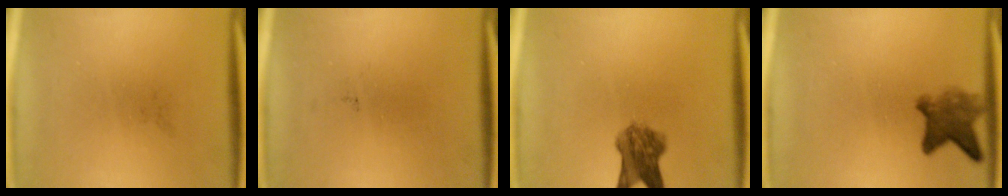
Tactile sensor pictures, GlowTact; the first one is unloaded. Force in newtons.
{"total": 0.0}
{"total": 5.9}
{"total": 5.2}